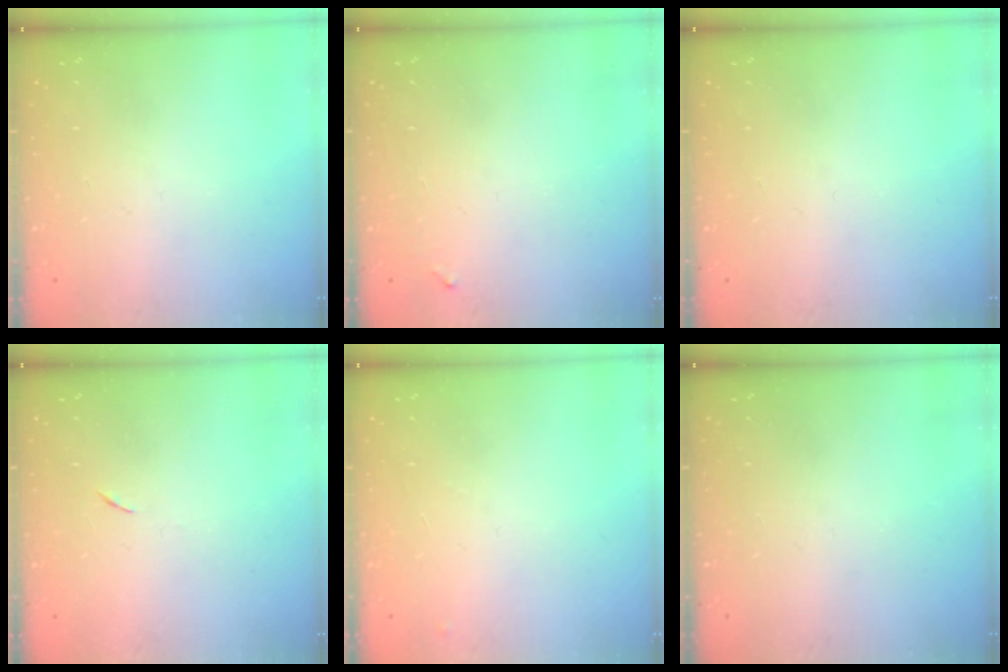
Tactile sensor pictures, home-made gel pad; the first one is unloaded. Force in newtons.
{"total": 3.9, "press": 3.9, "slide": 0.3}
{"total": 0.0}
{"total": 3.8, "press": 3.7, "slide": 0.7}
{"total": 4.5, "press": 4.4, "slide": 0.6}
{"total": 0.0}